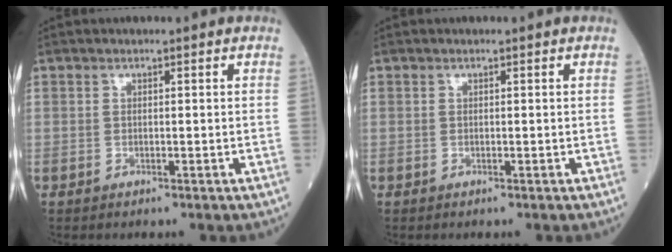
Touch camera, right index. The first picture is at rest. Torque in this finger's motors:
{"motor_torque": [0.00, 0.00, 0.00, 0.00]}